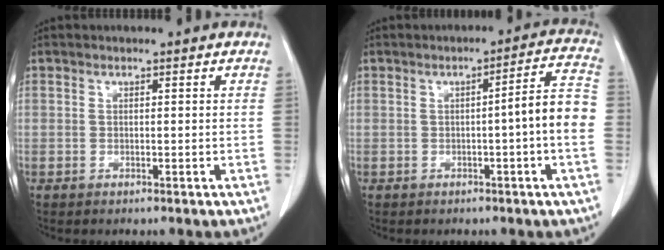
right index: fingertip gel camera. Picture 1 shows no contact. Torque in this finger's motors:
{"motor_torque": [0.76, -0.02, 0.16, 0.07]}